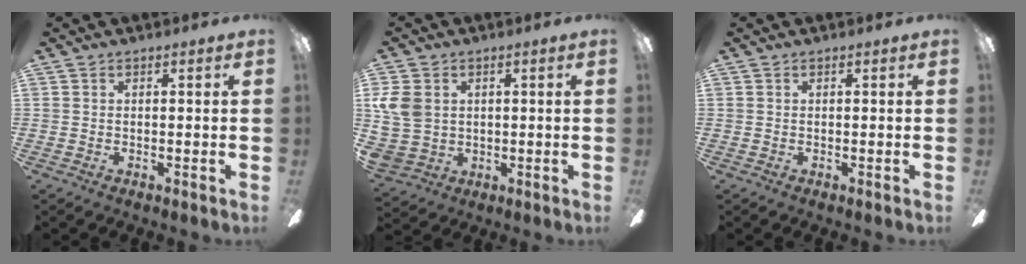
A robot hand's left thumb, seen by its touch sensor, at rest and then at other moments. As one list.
[{"total": 9.6, "force": [2.1, 7.9, 4.9], "torque": [-0.128, 0.009, 0.044]}, {"total": 0.0}]